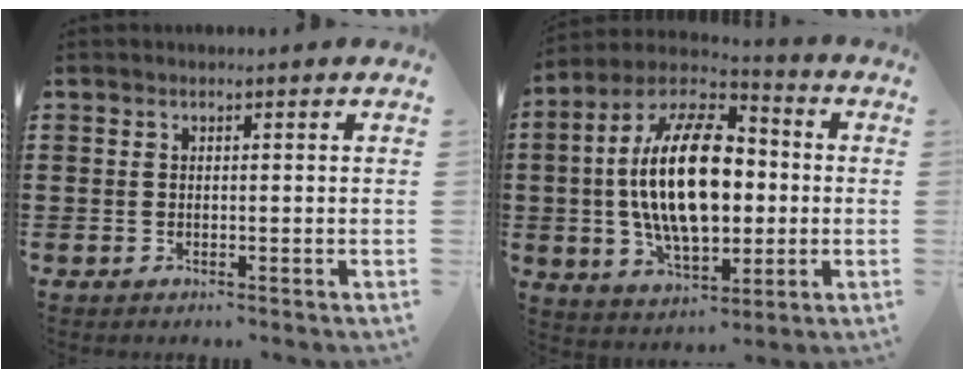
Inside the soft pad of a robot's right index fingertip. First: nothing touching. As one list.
[{"total": 17.9, "force": [0.4, 9.0, 15.5], "torque": [-0.319, -0.004, -0.001]}]